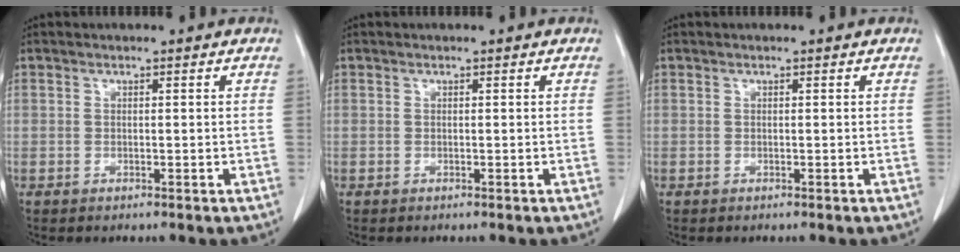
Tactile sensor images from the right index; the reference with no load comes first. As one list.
[{"total": 0.0}, {"total": 0.0}]